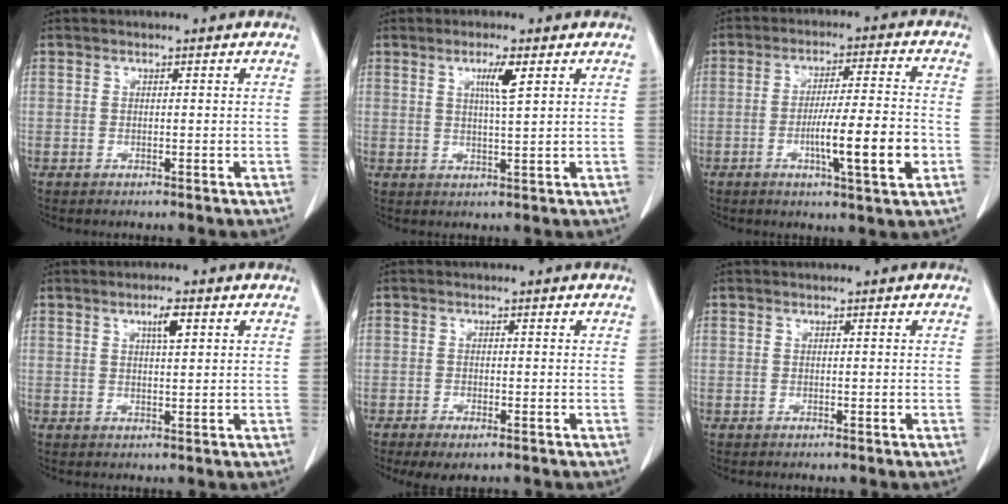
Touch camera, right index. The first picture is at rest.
{"total": 3.9, "force": [1.7, -0.2, 3.5], "torque": [-0.063, -0.004, 0.029]}
{"total": 10.9, "force": [-3.4, 0.4, 10.4], "torque": [-0.169, -0.003, -0.054]}
{"total": 2.9, "force": [1.3, 0.5, 2.5], "torque": [-0.043, 0.001, 0.022]}
{"total": 3.4, "force": [-2.3, 1.0, 2.3], "torque": [-0.037, -0.007, -0.032]}
{"total": 0.0}